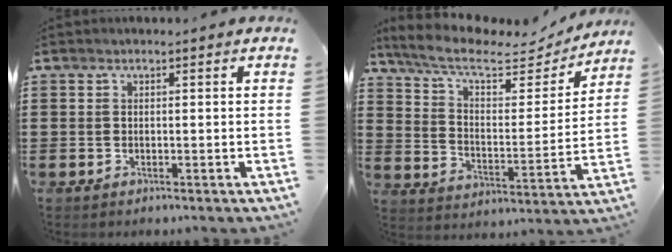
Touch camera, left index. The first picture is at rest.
{"total": 8.5, "force": [6.6, 2.5, 4.8], "torque": [-0.121, -0.033, 0.111]}